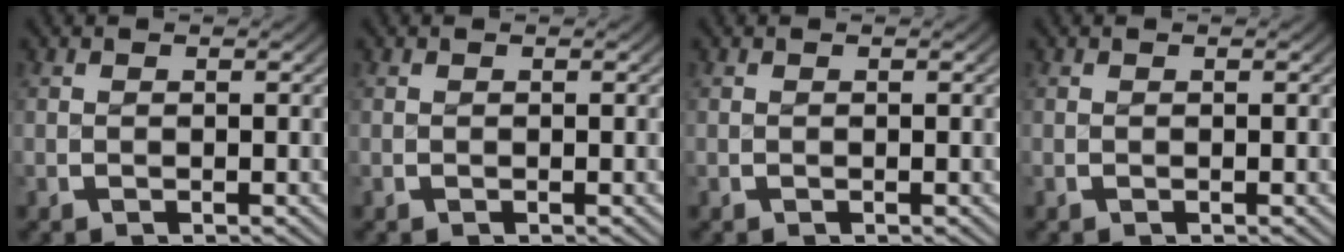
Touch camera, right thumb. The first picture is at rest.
{"total": 0.0}
{"total": 0.0}
{"total": 0.0}